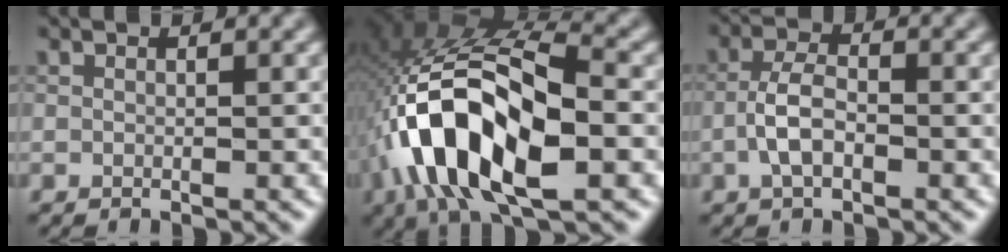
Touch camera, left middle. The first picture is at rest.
{"total": 12.2, "force": [-3.8, 5.2, 10.3], "torque": [-0.203, 0.009, -0.075]}
{"total": 3.2, "force": [-1.2, 1.5, 2.6], "torque": [-0.049, 0.006, -0.029]}